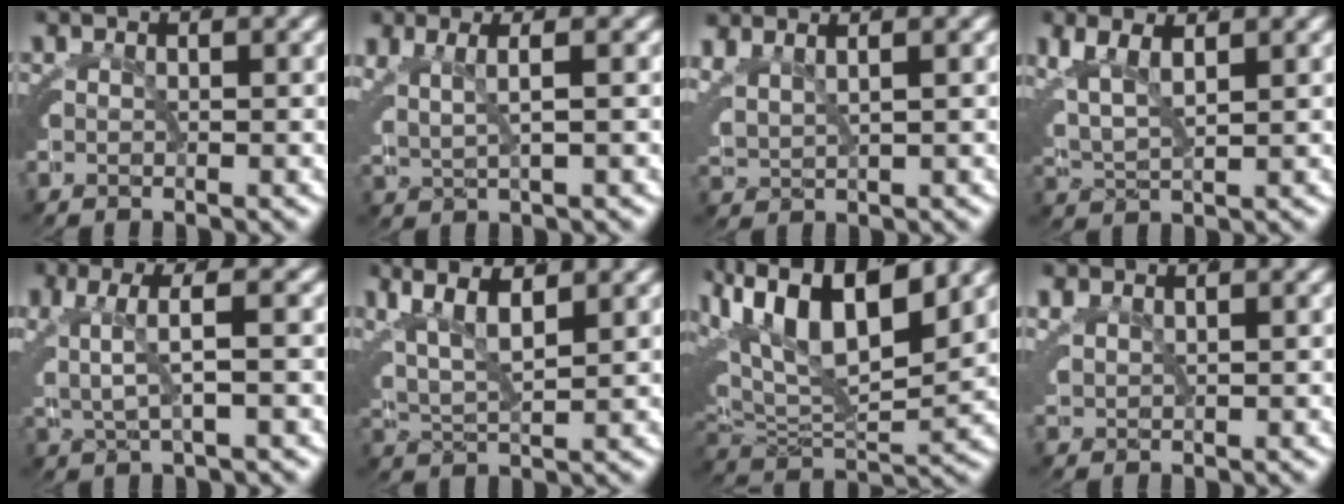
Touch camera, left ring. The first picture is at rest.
{"total": 2.9, "force": [0.9, 1.6, 2.3], "torque": [-0.060, -0.006, 0.022]}
{"total": 4.9, "force": [1.2, 3.9, 2.7], "torque": [-0.087, -0.011, 0.024]}
{"total": 4.9, "force": [1.3, 3.6, 3.1], "torque": [-0.093, -0.013, 0.028]}
{"total": 3.0, "force": [0.2, 1.1, 2.8], "torque": [-0.063, -0.007, 0.010]}
{"total": 6.4, "force": [2.2, 4.4, 4.1], "torque": [-0.108, -0.012, 0.039]}
{"total": 8.6, "force": [2.2, 5.3, 6.4], "torque": [-0.123, 0.004, 0.034]}
{"total": 2.7, "force": [1.2, 2.1, 1.2], "torque": [-0.037, -0.003, 0.023]}